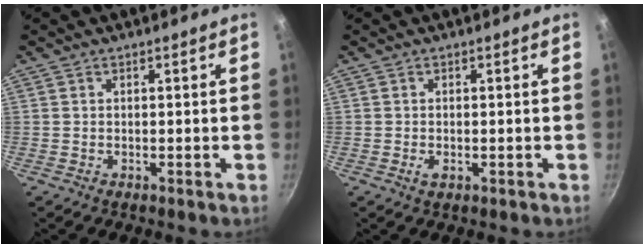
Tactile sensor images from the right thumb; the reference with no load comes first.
{"total": 1.5, "force": [-0.4, 0.8, 1.2], "torque": [-0.022, -0.002, -0.006]}